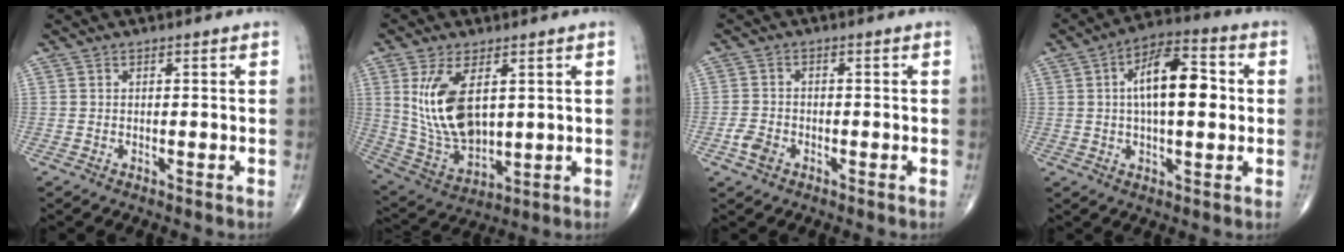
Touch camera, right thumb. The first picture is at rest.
{"total": 14.0, "force": [3.5, 7.4, 11.4], "torque": [-0.214, -0.019, 0.086]}
{"total": 3.2, "force": [-1.6, 2.2, 1.7], "torque": [-0.032, 0.009, -0.030]}
{"total": 13.8, "force": [1.7, 6.1, 12.3], "torque": [-0.185, 0.020, 0.020]}